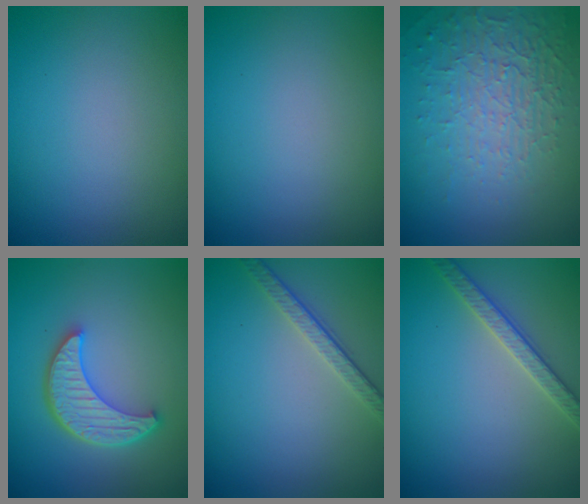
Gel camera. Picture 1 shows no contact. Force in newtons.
{"total": 0.0}
{"total": 5.5, "press": 3.2, "slide": 4.5}
{"total": 5.5, "press": 4.2, "slide": 3.4}
{"total": 2.6, "press": 2.0, "slide": 1.7}
{"total": 2.7, "press": 2.7, "slide": 0.1}